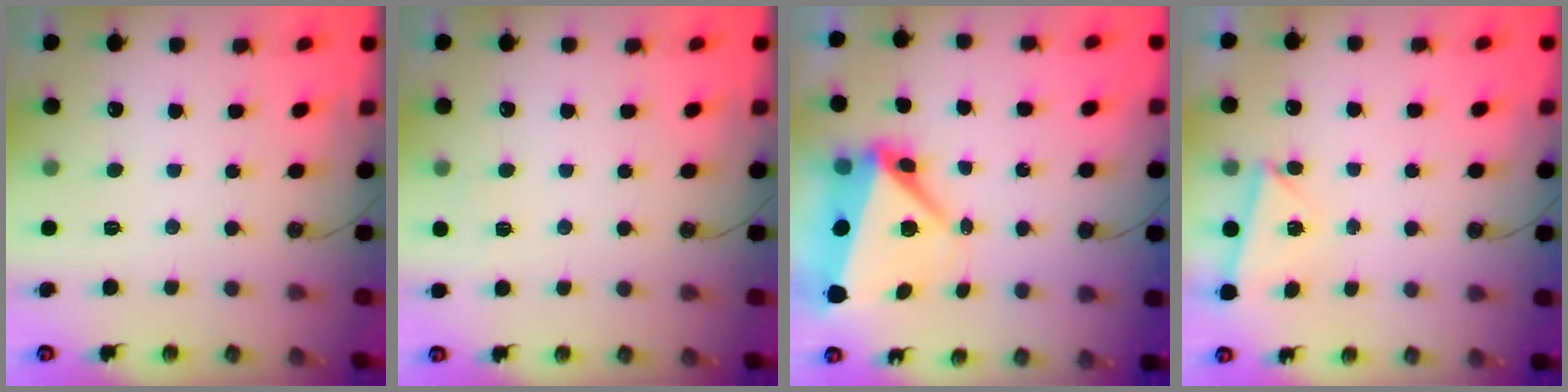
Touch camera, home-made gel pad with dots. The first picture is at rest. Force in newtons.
{"total": 2.9, "press": 2.9, "slide": 0.2}
{"total": 8.9, "press": 8.7, "slide": 1.7}
{"total": 2.9, "press": 2.8, "slide": 0.7}